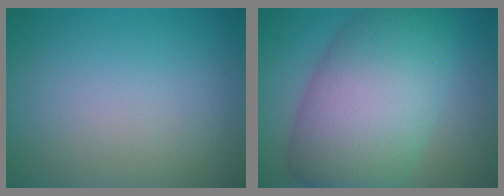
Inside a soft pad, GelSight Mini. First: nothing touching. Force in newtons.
{"total": 12.0, "press": 12.0, "slide": 0.2}